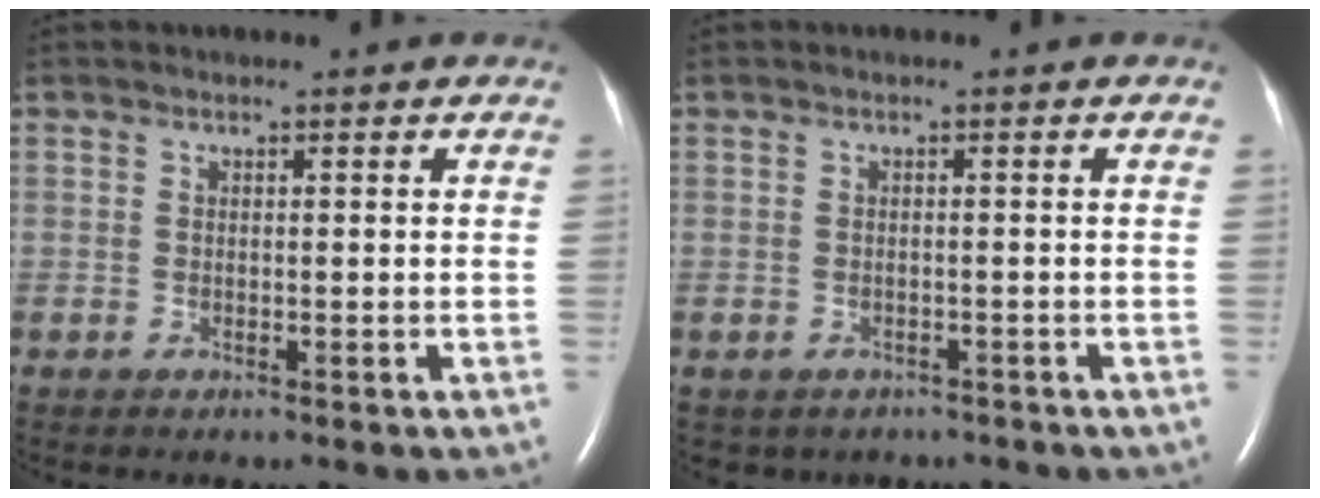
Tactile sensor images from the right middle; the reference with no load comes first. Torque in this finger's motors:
{"motor_torque": [-0.09, 0.10, -0.06, 0.01]}